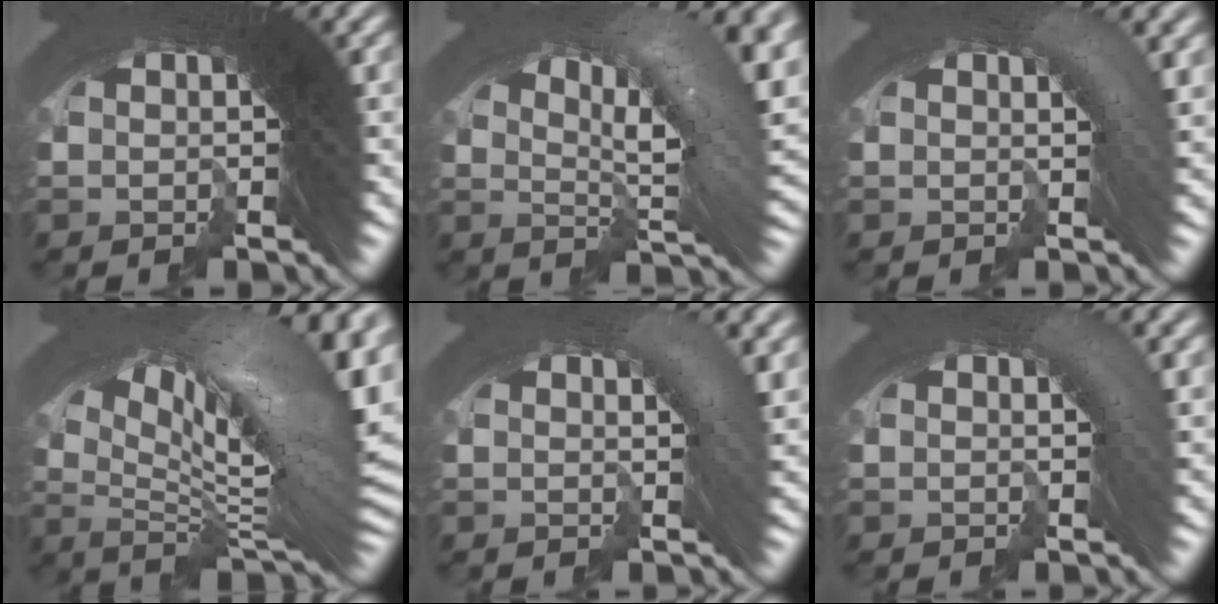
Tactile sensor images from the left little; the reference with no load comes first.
{"total": 10.8, "force": [2.0, 4.4, 9.7], "torque": [-0.131, 0.015, 0.016]}
{"total": 2.6, "force": [0.5, 0.6, 2.5], "torque": [-0.028, 0.007, 0.000]}
{"total": 14.7, "force": [1.1, 6.6, 13.1], "torque": [-0.170, 0.009, 0.004]}
{"total": 3.2, "force": [0.7, 0.9, 3.0], "torque": [-0.033, 0.008, 0.002]}
{"total": 2.0, "force": [0.3, 0.4, 1.9], "torque": [-0.022, 0.006, -0.001]}